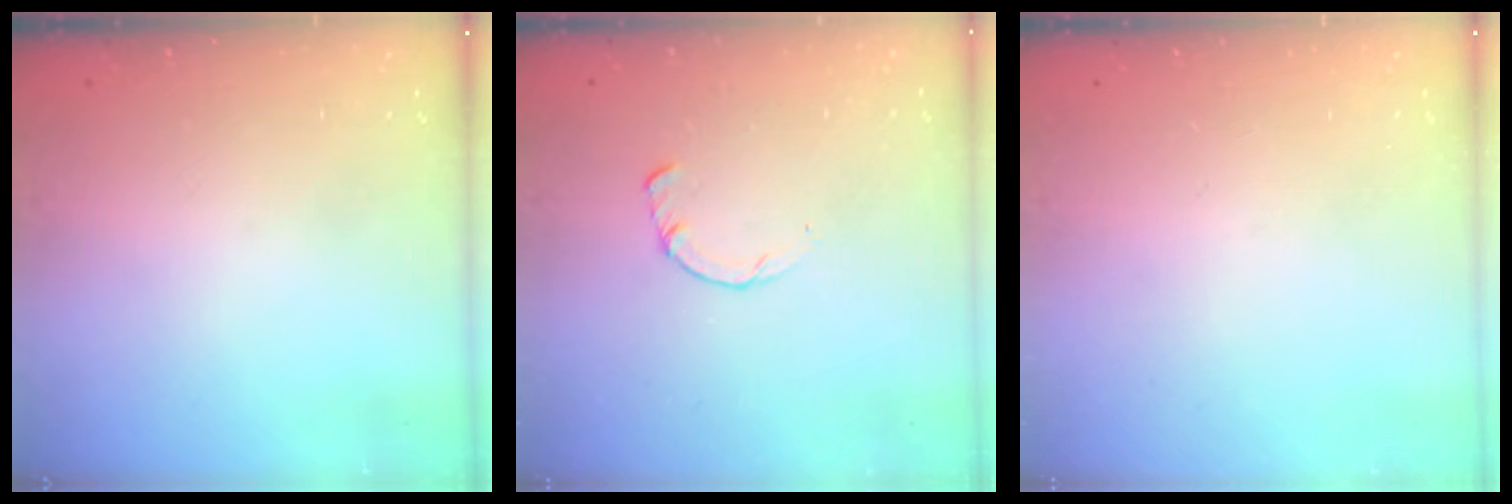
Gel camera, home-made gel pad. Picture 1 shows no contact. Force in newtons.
{"total": 2.2, "press": 2.2, "slide": 0.3}
{"total": 0.0}